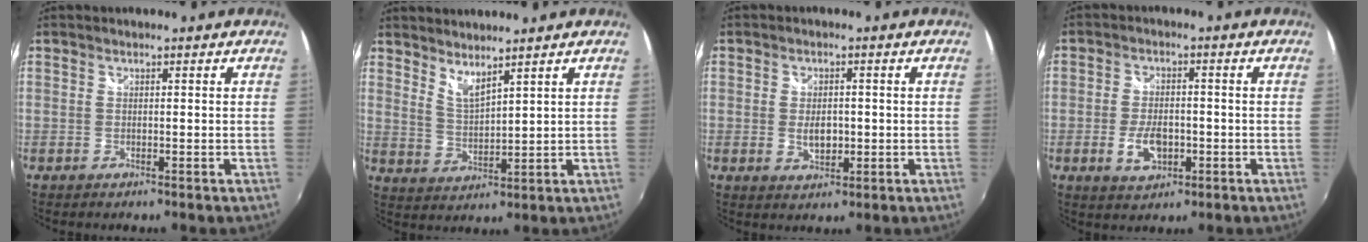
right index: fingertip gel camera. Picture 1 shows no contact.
{"total": 4.9, "force": [4.3, 0.7, 2.2], "torque": [-0.038, -0.006, 0.078]}
{"total": 4.0, "force": [-0.4, 2.5, 3.1], "torque": [-0.054, -0.004, -0.005]}
{"total": 6.2, "force": [-1.9, 3.6, 4.7], "torque": [-0.098, -0.005, -0.030]}